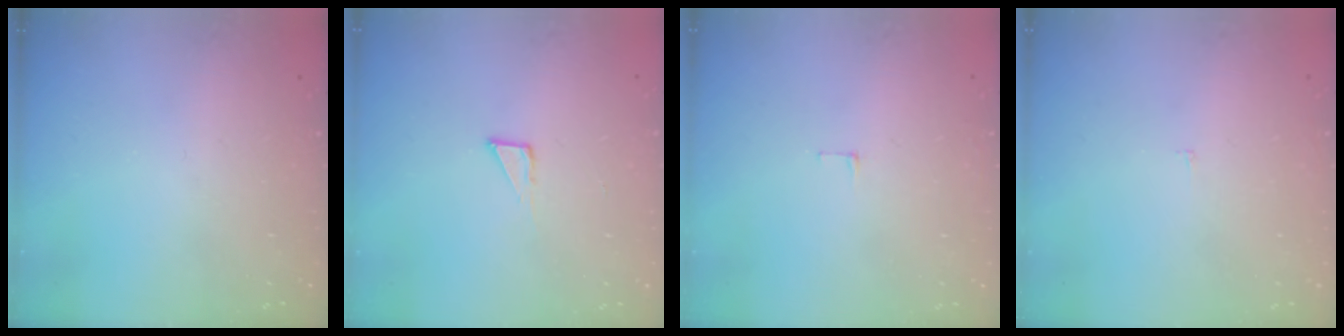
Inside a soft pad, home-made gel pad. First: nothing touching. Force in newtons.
{"total": 2.8, "press": 2.8, "slide": 0.2}
{"total": 3.8, "press": 3.8, "slide": 0.3}
{"total": 2.2, "press": 2.2, "slide": 0.2}